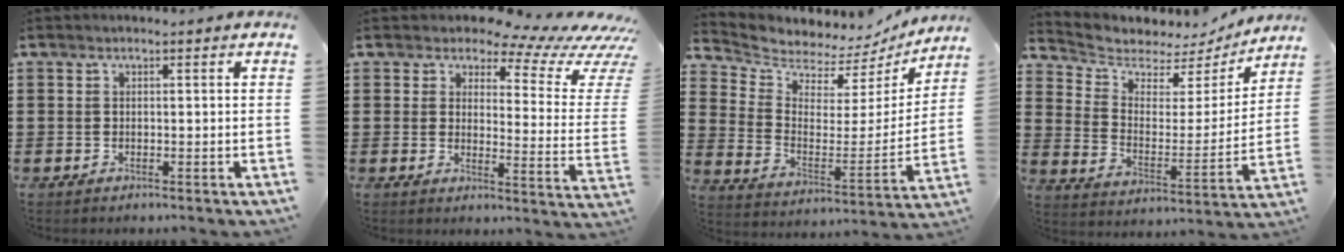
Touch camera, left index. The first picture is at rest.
{"total": 6.1, "force": [5.1, 1.7, 3.0], "torque": [-0.063, -0.038, 0.082]}
{"total": 5.2, "force": [5.0, 1.4, 0.0], "torque": [-0.038, -0.049, 0.083]}
{"total": 4.9, "force": [4.3, 2.3, 0.6], "torque": [-0.048, -0.033, 0.071]}